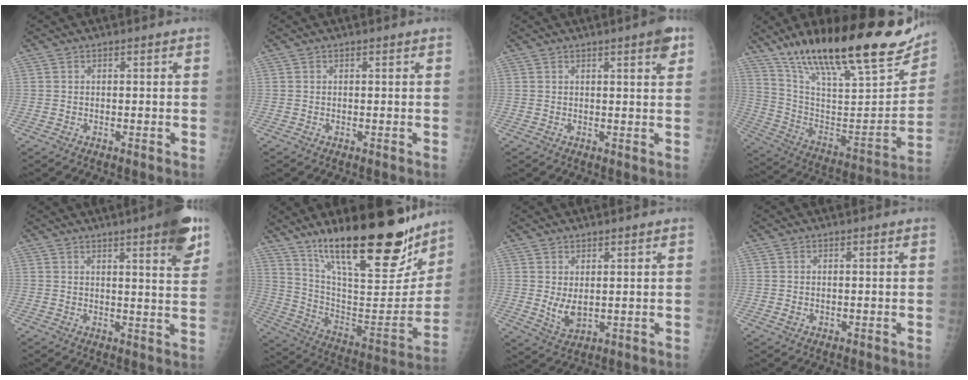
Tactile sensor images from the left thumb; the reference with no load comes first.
{"total": 0.0}
{"total": 3.7, "force": [2.1, 0.5, 3.0], "torque": [-0.033, -0.008, 0.024]}
{"total": 31.6, "force": [21.1, 8.2, 22.1], "torque": [-0.332, -0.054, 0.348]}
{"total": 10.1, "force": [5.9, 1.5, 8.1], "torque": [-0.091, -0.027, 0.071]}
{"total": 29.4, "force": [20.0, 8.2, 19.9], "torque": [-0.274, -0.082, 0.328]}
{"total": 4.4, "force": [1.0, 2.5, 3.4], "torque": [-0.055, -0.018, 0.030]}
{"total": 1.0, "force": [0.1, 0.8, 0.5], "torque": [-0.007, -0.001, 0.004]}